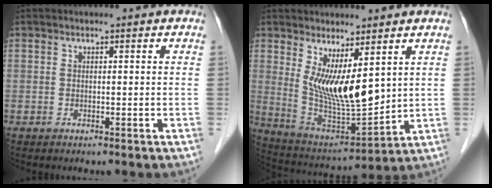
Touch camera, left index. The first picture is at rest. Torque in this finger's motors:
{"motor_torque": [2.13, 0.01, 0.36, 0.14]}